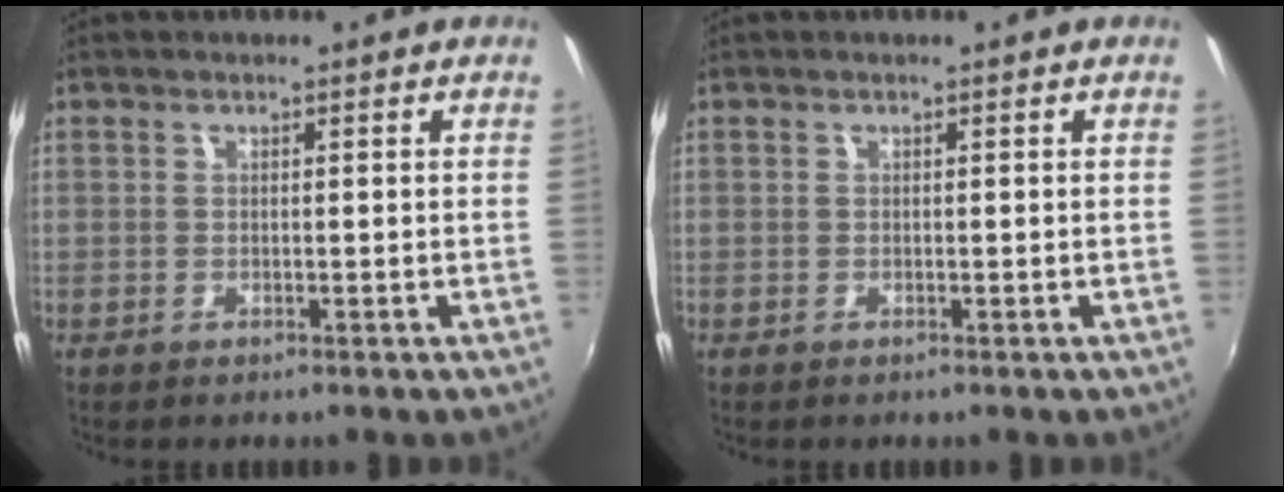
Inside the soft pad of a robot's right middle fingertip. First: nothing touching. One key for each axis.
{"total": 0.0}